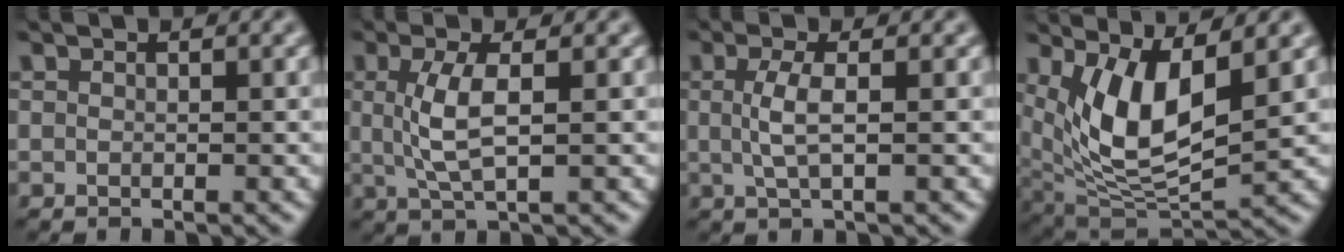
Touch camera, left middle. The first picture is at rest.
{"total": 3.6, "force": [0.4, 0.9, 3.4], "torque": [-0.076, -0.002, 0.010]}
{"total": 2.5, "force": [0.2, 0.6, 2.5], "torque": [-0.055, 0.003, 0.002]}
{"total": 8.0, "force": [2.4, 3.2, 7.0], "torque": [-0.145, -0.018, 0.048]}